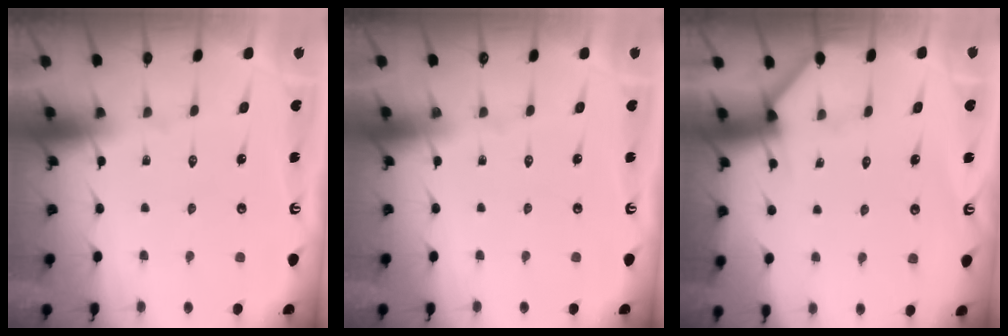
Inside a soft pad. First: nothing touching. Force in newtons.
{"total": 0.0}
{"total": 2.6, "press": 2.6, "slide": 0.1}